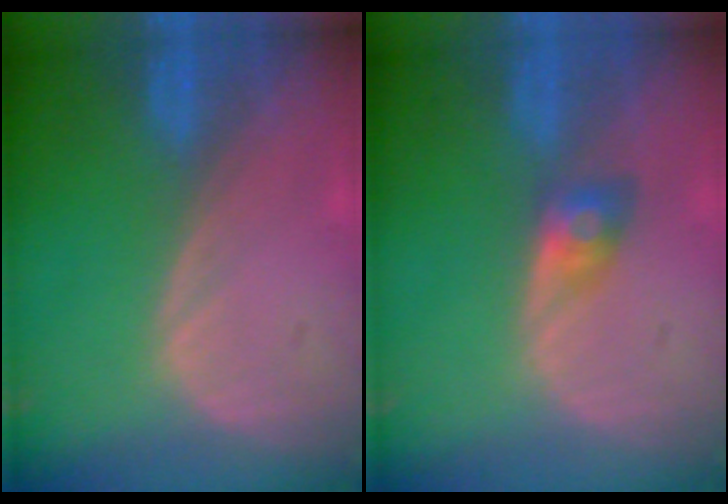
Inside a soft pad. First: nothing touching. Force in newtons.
{"total": 2.8, "press": 2.6, "slide": 1.1}